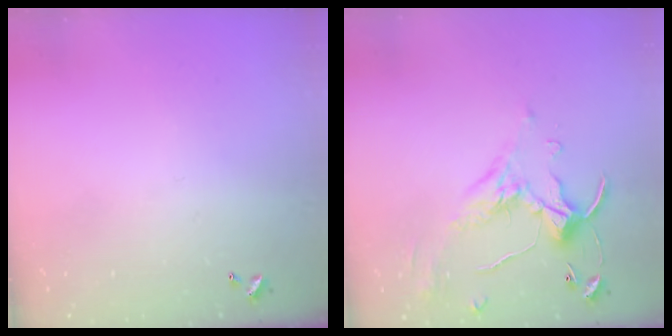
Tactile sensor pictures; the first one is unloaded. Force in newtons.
{"total": 1.1, "press": 0.5, "slide": 1.0}